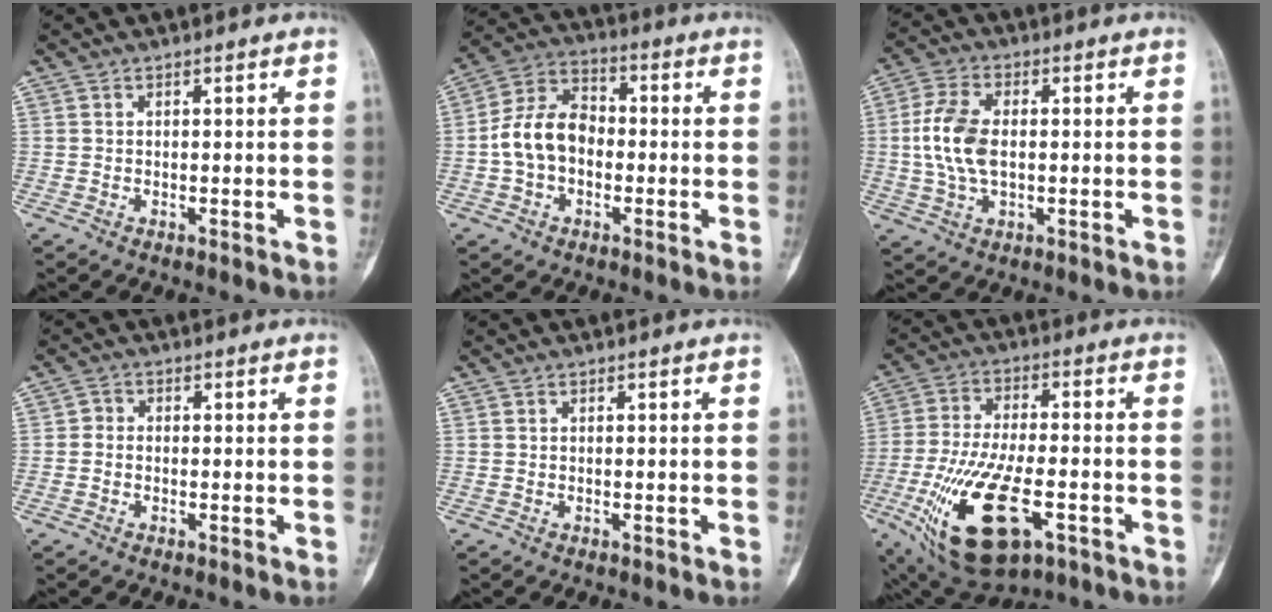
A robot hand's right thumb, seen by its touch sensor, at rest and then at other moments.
{"total": 10.5, "force": [-1.4, 7.5, 7.2], "torque": [-0.125, 0.037, -0.038]}
{"total": 9.5, "force": [0.2, 5.3, 7.8], "torque": [-0.171, 0.007, 0.003]}
{"total": 1.5, "force": [-0.4, 1.3, 0.6], "torque": [-0.003, 0.005, -0.015]}
{"total": 0.0}
{"total": 20.7, "force": [-7.7, 9.1, 16.9], "torque": [-0.336, 0.007, -0.119]}